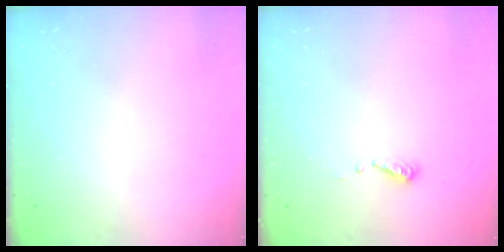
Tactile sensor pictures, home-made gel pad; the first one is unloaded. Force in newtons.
{"total": 4.2, "press": 4.2, "slide": 0.3}